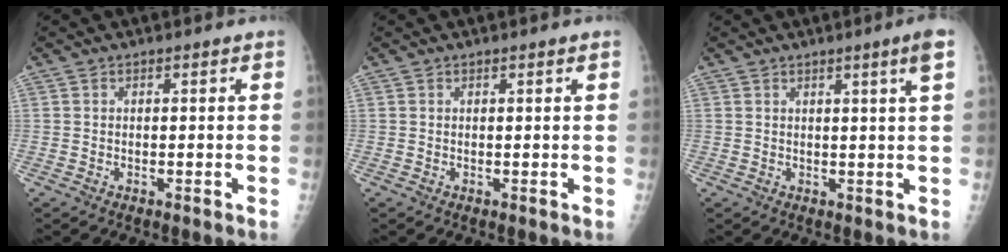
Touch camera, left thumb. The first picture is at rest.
{"total": 0.9, "force": [0.7, -0.1, 0.6], "torque": [-0.010, 0.000, 0.011]}
{"total": 3.9, "force": [1.9, -0.9, 3.3], "torque": [-0.052, -0.014, 0.029]}